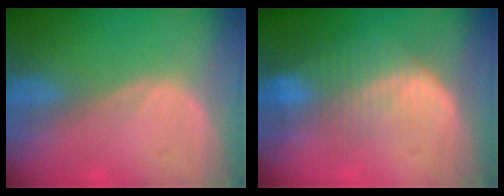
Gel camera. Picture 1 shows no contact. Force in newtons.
{"total": 7.1, "press": 6.5, "slide": 2.8}